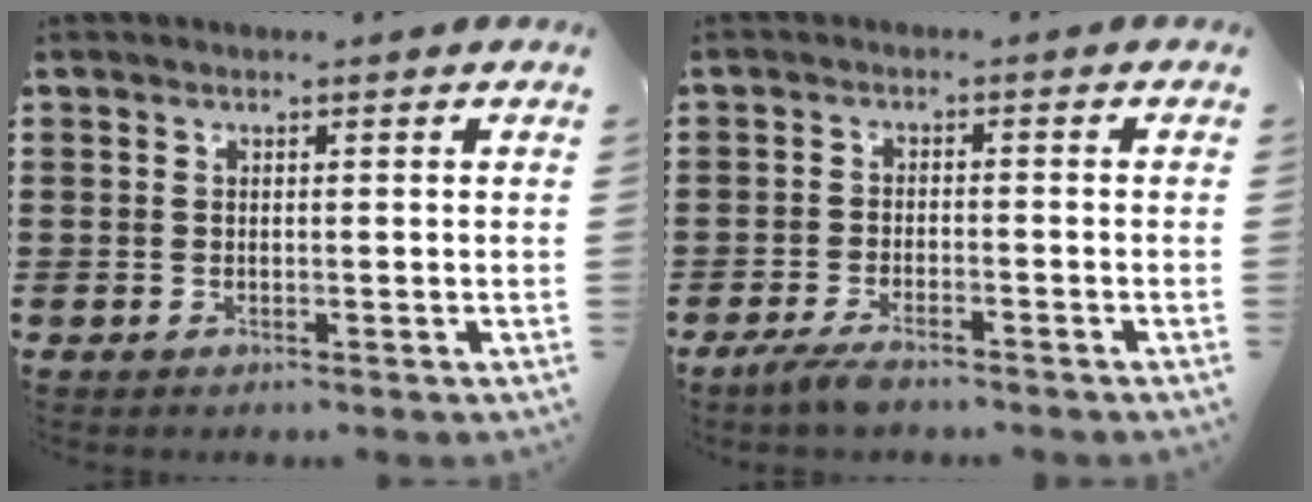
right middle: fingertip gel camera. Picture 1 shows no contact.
{"total": 3.2, "force": [-2.7, 0.4, 1.6], "torque": [-0.049, -0.009, -0.057]}